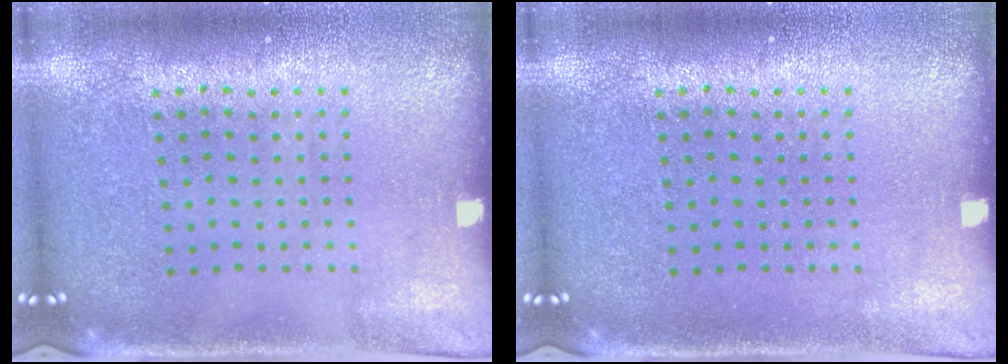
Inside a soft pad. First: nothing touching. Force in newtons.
{"total": 0.0}